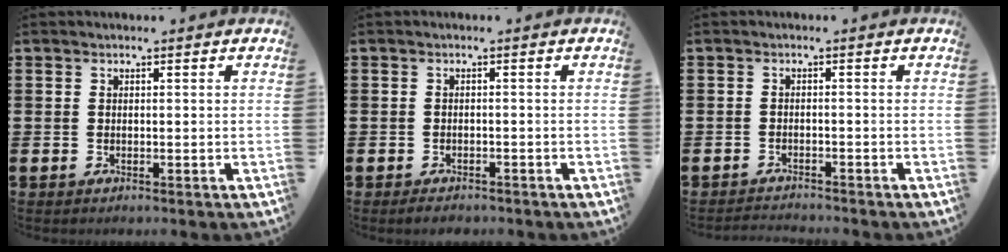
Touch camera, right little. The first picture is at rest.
{"total": 1.0, "force": [-0.9, 0.3, 0.3], "torque": [-0.009, -0.001, -0.019]}
{"total": 1.3, "force": [-1.3, -0.1, -0.1], "torque": [-0.002, 0.003, -0.027]}